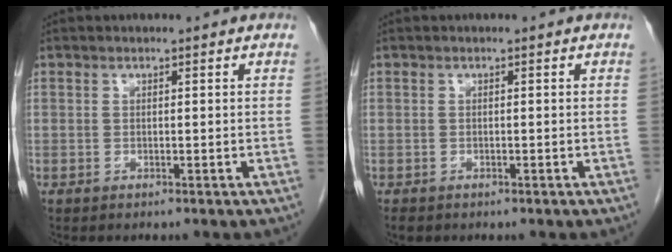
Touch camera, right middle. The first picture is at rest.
{"total": 1.2, "force": [-0.9, 0.7, 0.4], "torque": [-0.013, -0.002, -0.012]}